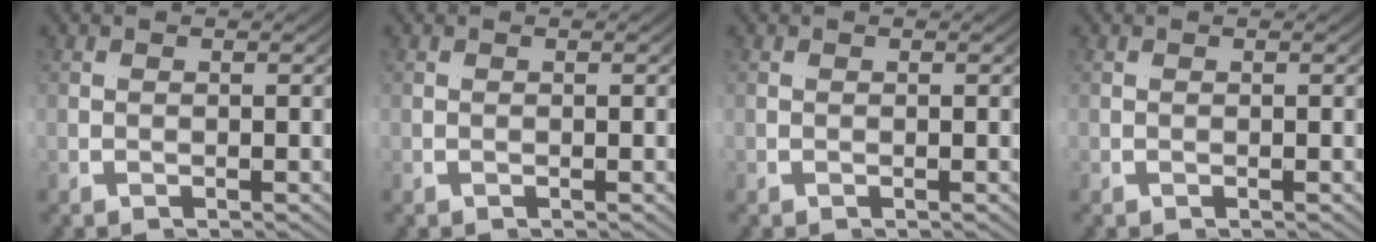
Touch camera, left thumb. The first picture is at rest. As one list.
[{"total": 0.0}, {"total": 0.0}, {"total": 0.0}]